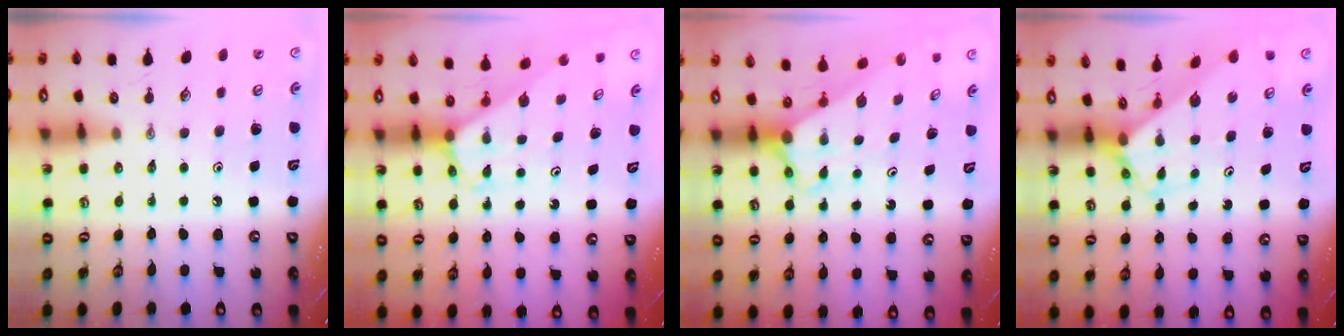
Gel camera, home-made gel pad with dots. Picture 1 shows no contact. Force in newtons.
{"total": 2.4, "press": 2.4, "slide": 0.2}
{"total": 2.7, "press": 2.7, "slide": 0.0}
{"total": 2.5, "press": 2.5, "slide": 0.2}